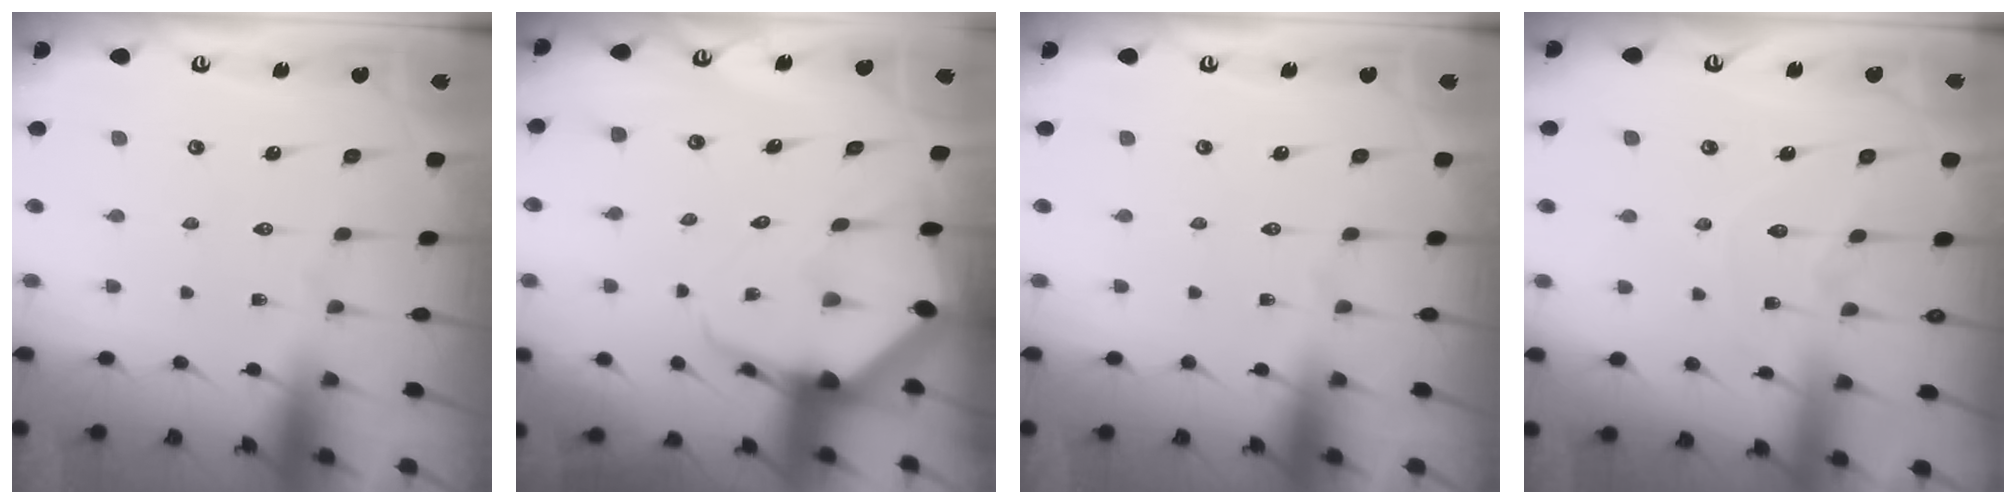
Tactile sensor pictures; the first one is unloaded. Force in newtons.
{"total": 7.1, "press": 7.1, "slide": 0.9}
{"total": 0.0}
{"total": 7.0, "press": 7.0, "slide": 0.2}